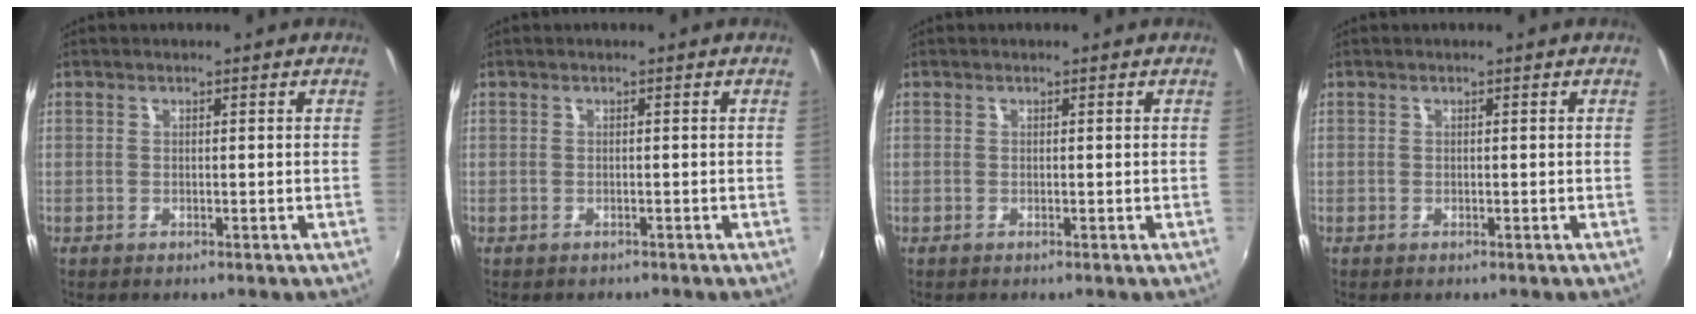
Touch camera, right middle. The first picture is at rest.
{"total": 0.7, "force": [-0.5, 0.4, 0.0], "torque": [-0.004, -0.002, -0.005]}
{"total": 0.0}
{"total": 0.0}